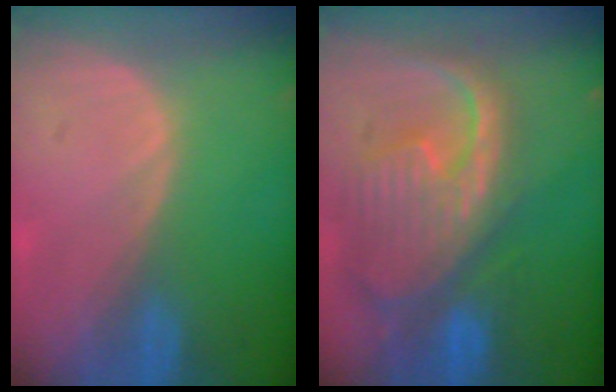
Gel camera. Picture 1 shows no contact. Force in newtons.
{"total": 12.5, "press": 10.7, "slide": 6.5}